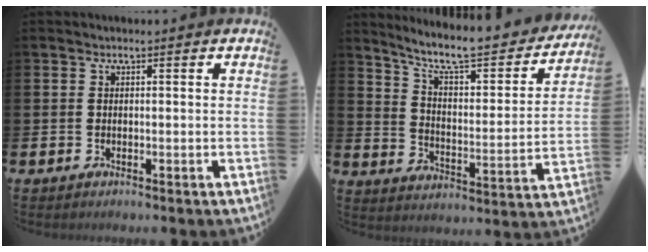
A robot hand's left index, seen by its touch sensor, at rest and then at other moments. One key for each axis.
{"total": 9.1, "fx": 8.0, "fy": 1.9, "fz": 3.9, "tx": -0.097, "ty": -0.060, "tz": 0.132}